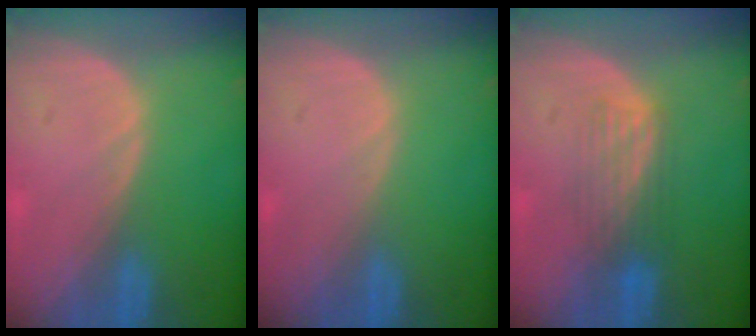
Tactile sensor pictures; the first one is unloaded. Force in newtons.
{"total": 0.0}
{"total": 4.1, "press": 4.1, "slide": 0.1}